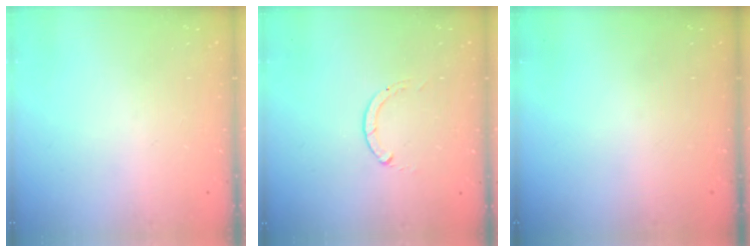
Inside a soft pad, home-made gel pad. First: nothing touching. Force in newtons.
{"total": 0.0}
{"total": 0.0}